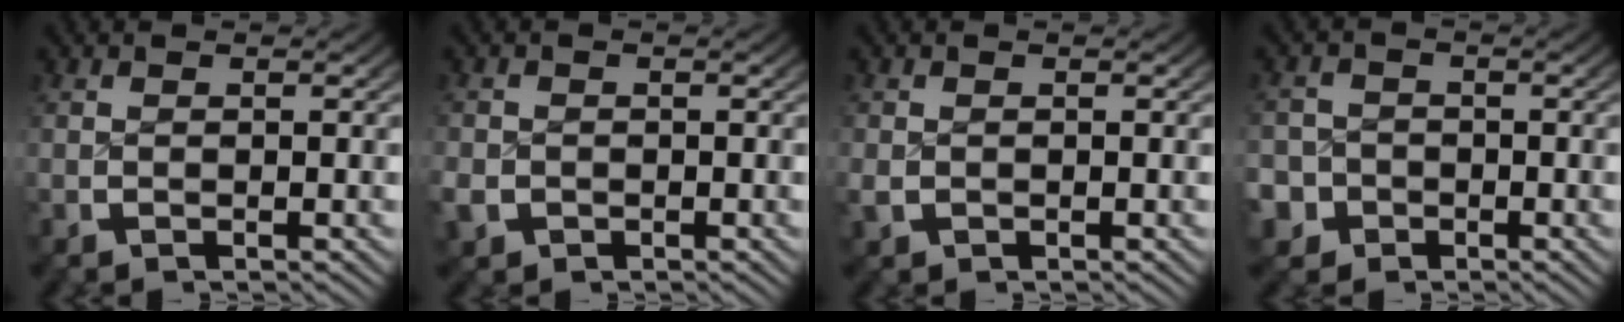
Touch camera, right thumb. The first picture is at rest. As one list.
[{"total": 2.3, "force": [-1.0, 2.0, 0.6], "torque": [-0.019, -0.010, -0.015]}, {"total": 1.1, "force": [-0.2, 1.0, 0.3], "torque": [-0.009, -0.006, -0.001]}, {"total": 5.2, "force": [-2.8, 4.2, 1.0], "torque": [-0.023, -0.027, -0.043]}]